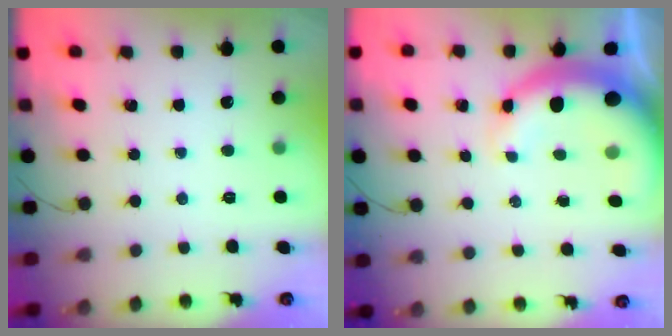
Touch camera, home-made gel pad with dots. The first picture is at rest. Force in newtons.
{"total": 7.7, "press": 7.4, "slide": 1.9}